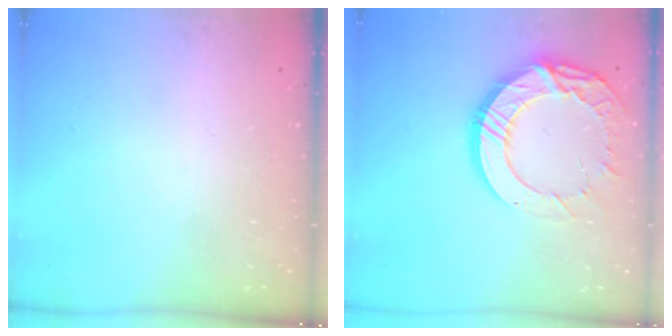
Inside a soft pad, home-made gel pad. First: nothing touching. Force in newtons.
{"total": 17.6, "press": 17.5, "slide": 1.5}